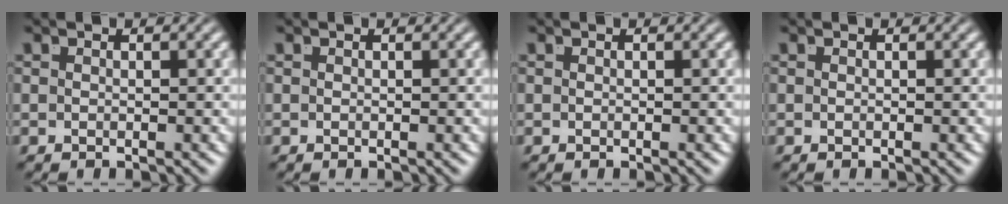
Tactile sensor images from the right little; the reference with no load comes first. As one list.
[{"total": 0.0}, {"total": 0.0}, {"total": 0.0}]